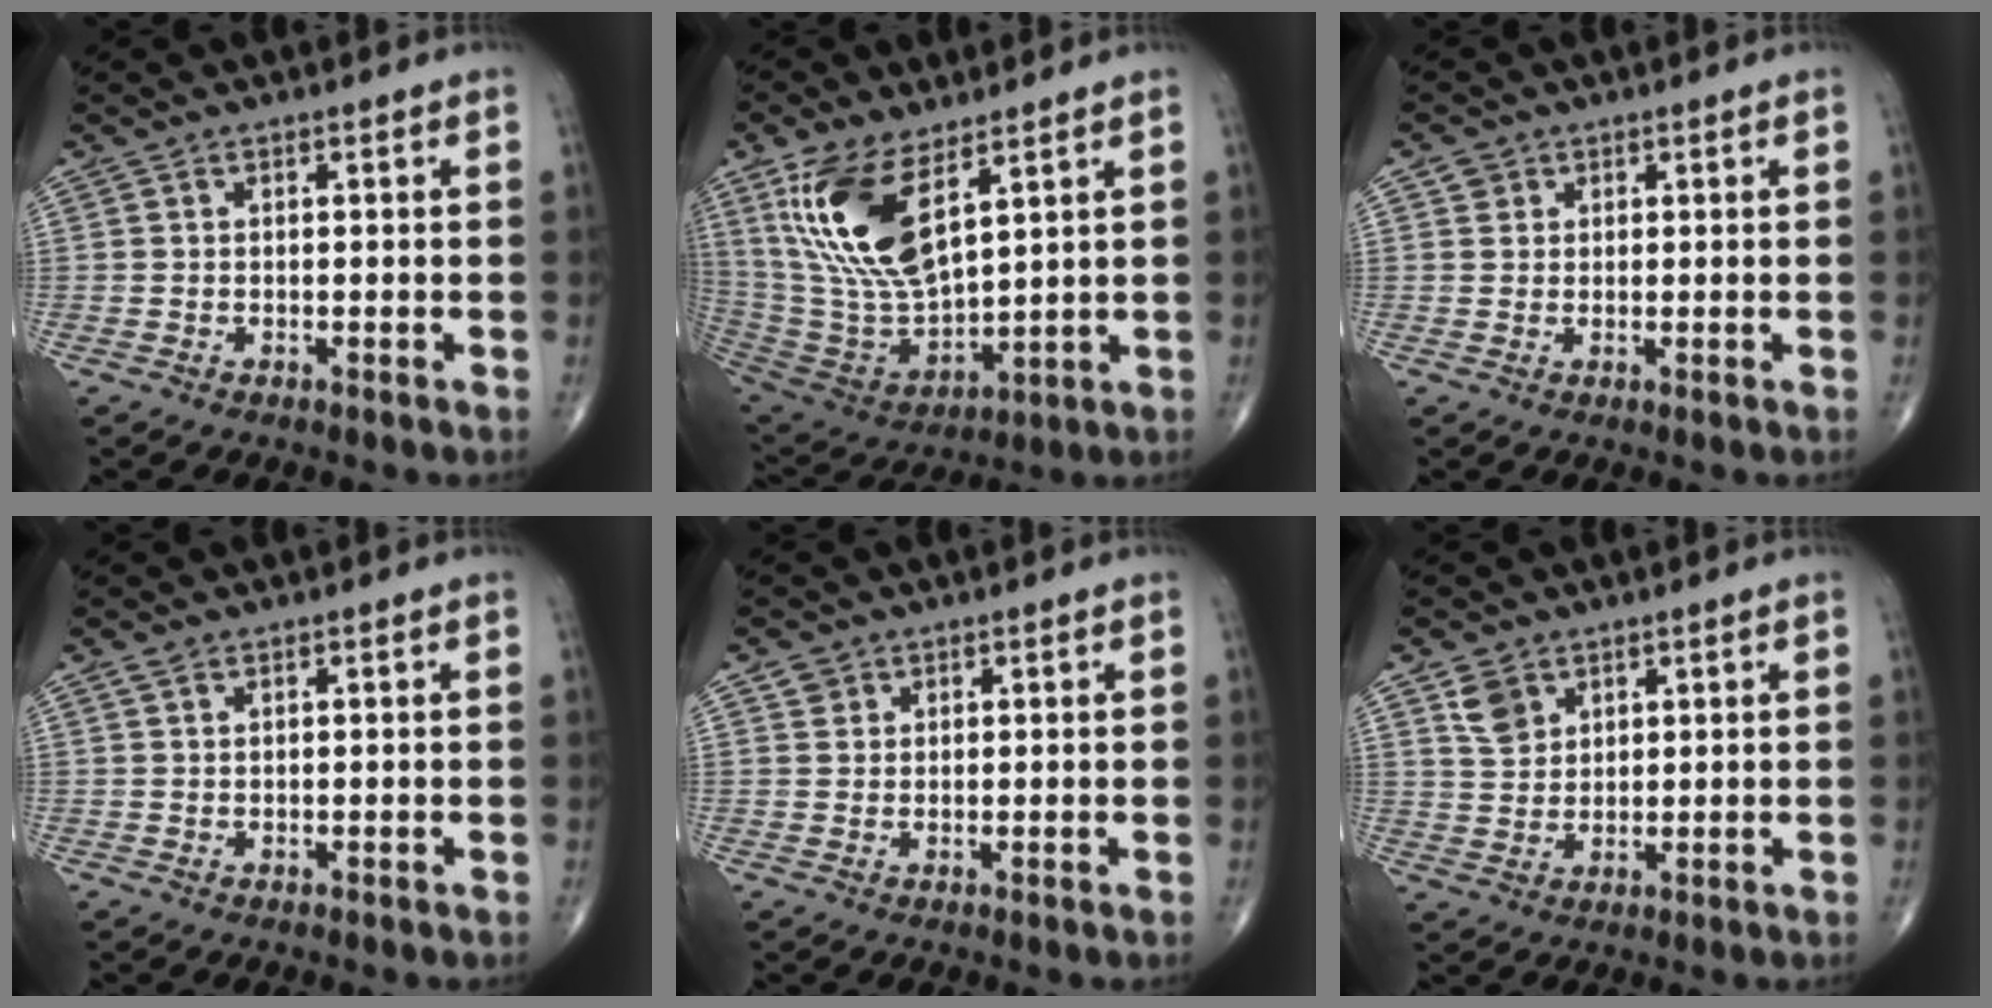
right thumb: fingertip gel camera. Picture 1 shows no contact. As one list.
[{"total": 17.7, "force": [8.3, 7.6, 13.7], "torque": [-0.266, -0.037, 0.179]}, {"total": 2.0, "force": [0.8, 1.8, 0.2], "torque": [0.011, -0.002, 0.007]}, {"total": 1.1, "force": [0.7, 0.6, 0.6], "torque": [-0.013, 0.010, 0.014]}, {"total": 2.0, "force": [1.0, 1.7, 0.2], "torque": [0.011, -0.005, 0.011]}, {"total": 4.8, "force": [2.7, 3.5, 1.9], "torque": [-0.020, -0.015, 0.056]}]